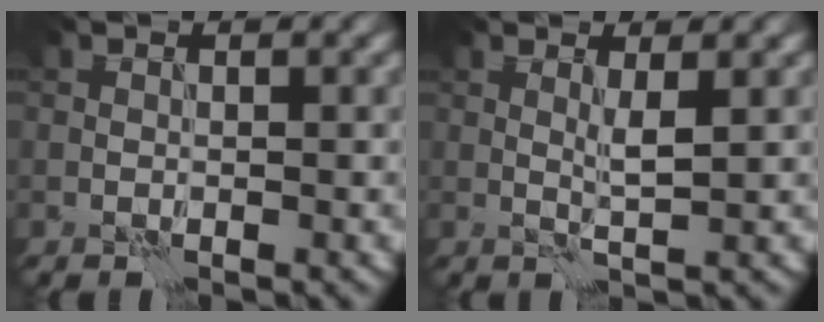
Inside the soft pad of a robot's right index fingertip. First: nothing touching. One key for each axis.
{"total": 1.5, "fx": 0.6, "fy": -0.1, "fz": 1.4, "tx": -0.030, "ty": -0.002, "tz": 0.009}